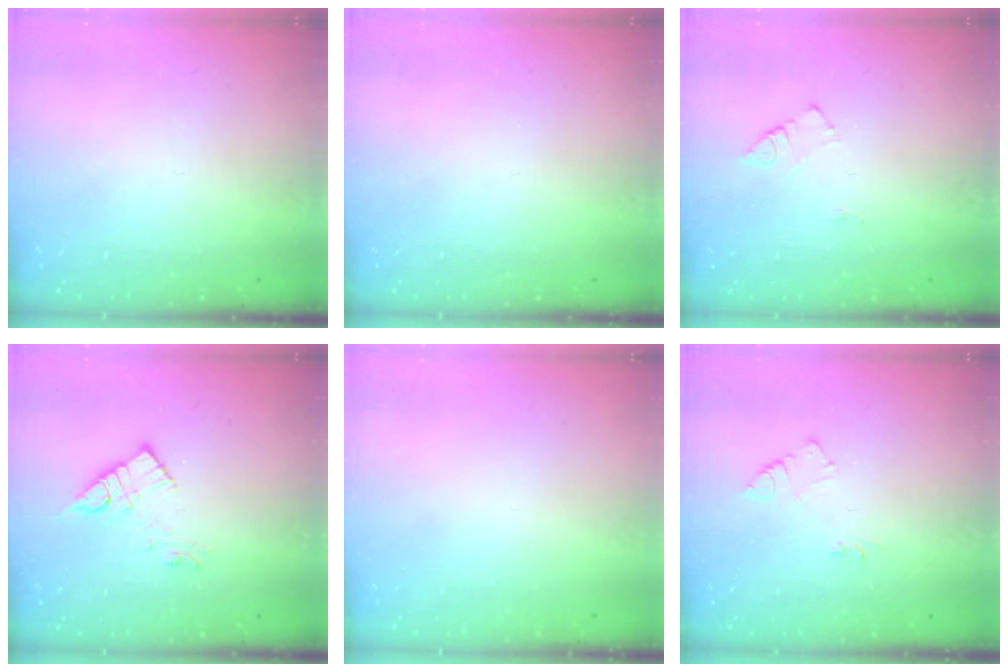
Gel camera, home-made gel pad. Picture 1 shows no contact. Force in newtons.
{"total": 0.0}
{"total": 3.6, "press": 3.6, "slide": 0.5}
{"total": 11.5, "press": 11.5, "slide": 0.6}
{"total": 1.6, "press": 1.6, "slide": 0.1}
{"total": 6.3, "press": 6.3, "slide": 0.8}